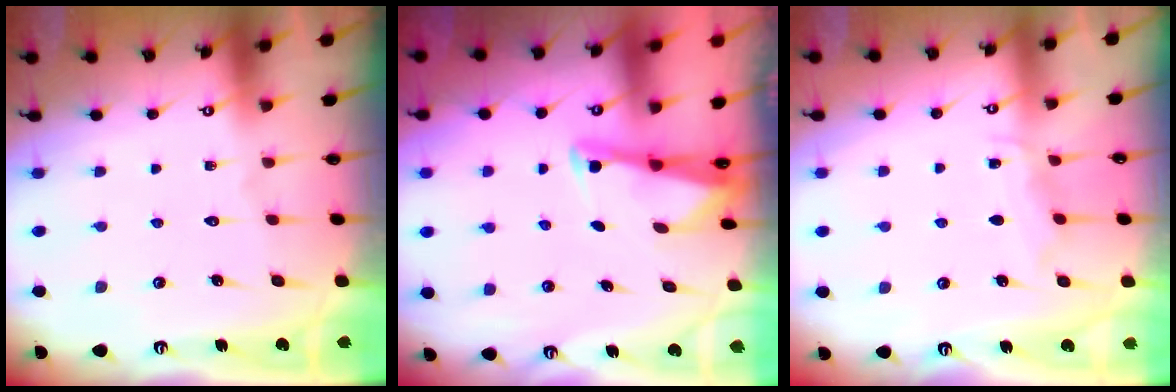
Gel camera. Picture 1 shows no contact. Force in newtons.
{"total": 2.5, "press": 2.5, "slide": 0.1}
{"total": 5.9, "press": 5.8, "slide": 0.7}